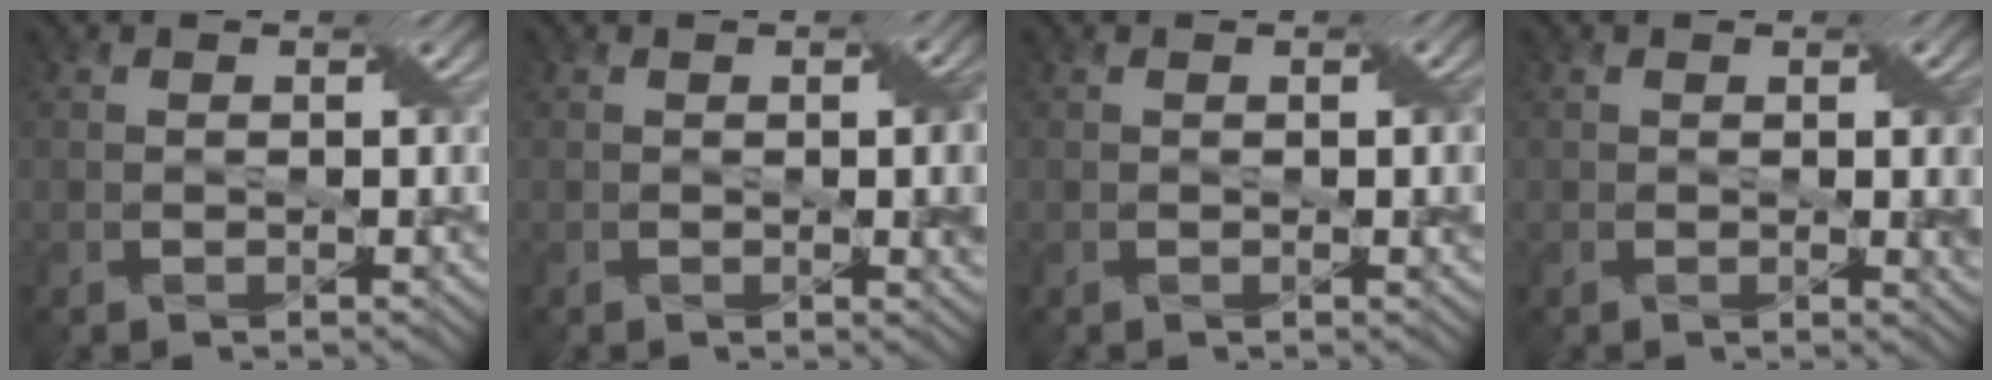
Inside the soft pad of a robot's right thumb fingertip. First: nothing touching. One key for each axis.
{"total": 3.8, "fx": 0.0, "fy": 0.8, "fz": 3.7, "tx": -0.054, "ty": 0.001, "tz": 0.002}
{"total": 1.9, "fx": 0.1, "fy": 0.3, "fz": 1.9, "tx": -0.025, "ty": 0.002, "tz": 0.001}
{"total": 2.7, "fx": 0.2, "fy": 0.6, "fz": 2.7, "tx": -0.039, "ty": 0.002, "tz": 0.005}